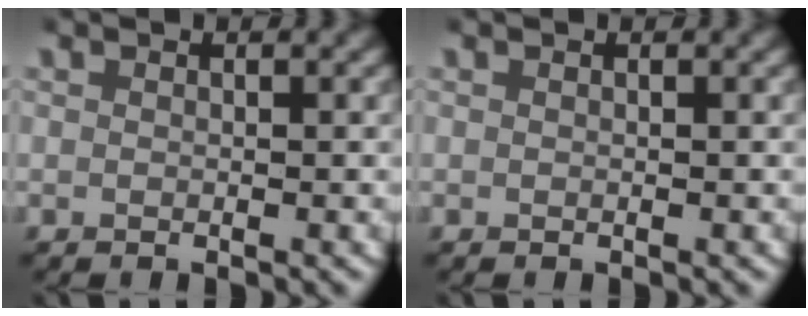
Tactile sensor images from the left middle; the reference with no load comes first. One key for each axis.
{"total": 0.0}